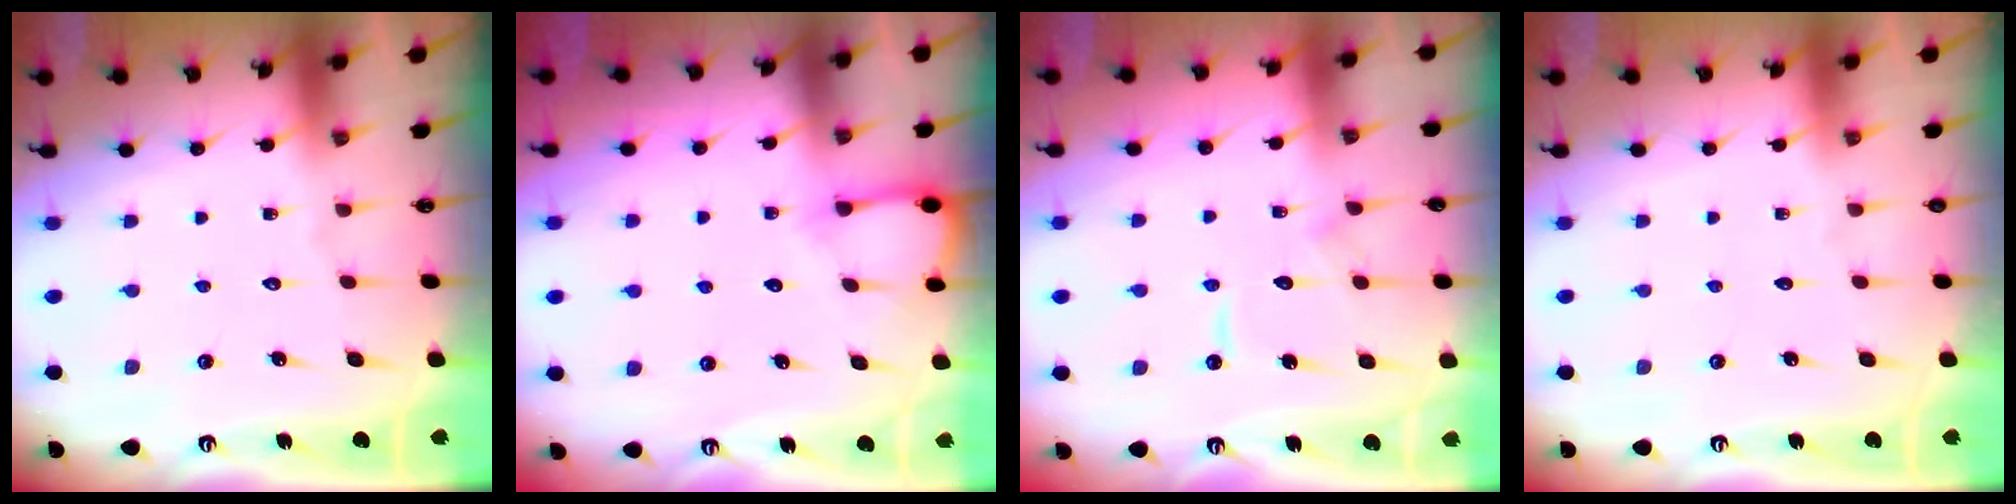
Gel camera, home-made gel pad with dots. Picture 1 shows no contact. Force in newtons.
{"total": 6.3, "press": 6.2, "slide": 0.6}
{"total": 8.9, "press": 8.9, "slide": 0.8}
{"total": 0.0}